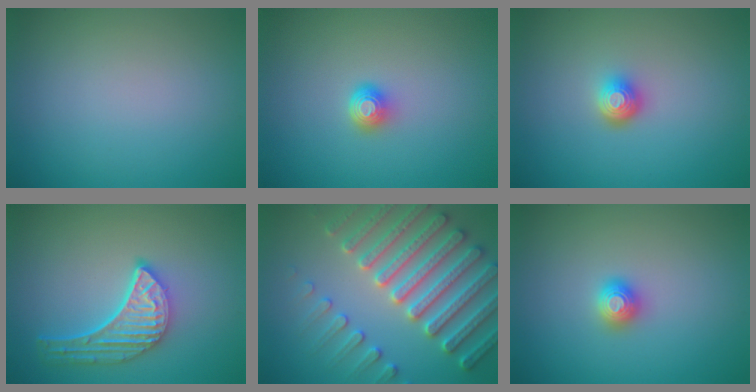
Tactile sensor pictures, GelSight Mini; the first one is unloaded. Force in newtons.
{"total": 1.6, "press": 1.3, "slide": 1.1}
{"total": 2.0, "press": 1.5, "slide": 1.3}
{"total": 5.1, "press": 4.0, "slide": 3.2}
{"total": 7.6, "press": 7.4, "slide": 2.0}
{"total": 1.3, "press": 1.3, "slide": 0.2}